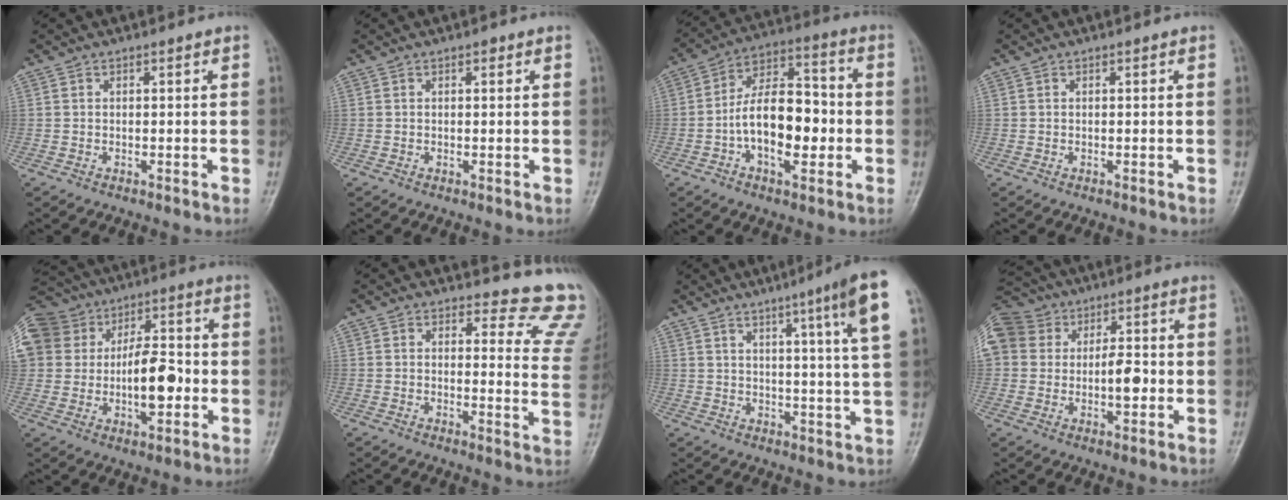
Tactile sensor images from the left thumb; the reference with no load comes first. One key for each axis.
{"total": 0.9, "fx": 0.3, "fy": 0.6, "fz": 0.7, "tx": -0.003, "ty": 0.002, "tz": 0.002}
{"total": 14.5, "fx": -2.7, "fy": 7.8, "fz": 11.9, "tx": -0.185, "ty": 0.035, "tz": -0.054}
{"total": 0.0}
{"total": 26.6, "fx": 0.6, "fy": 18.9, "fz": 18.7, "tx": -0.371, "ty": 0.052, "tz": 0.023}
{"total": 12.0, "fx": 11.6, "fy": 3.3, "fz": 0.6, "tx": 0.044, "ty": -0.123, "tz": 0.090}
{"total": 12.0, "fx": 6.0, "fy": -0.1, "fz": 10.4, "tx": -0.148, "ty": -0.023, "tz": 0.078}
{"total": 18.8, "fx": 1.2, "fy": 13.9, "fz": 12.7, "tx": -0.234, "ty": 0.031, "tz": 0.024}